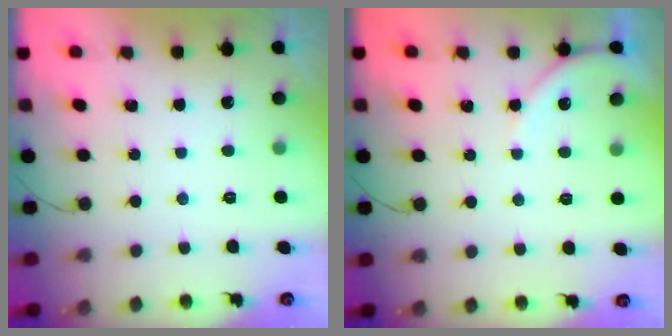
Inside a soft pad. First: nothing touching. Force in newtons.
{"total": 4.9, "press": 4.8, "slide": 0.6}